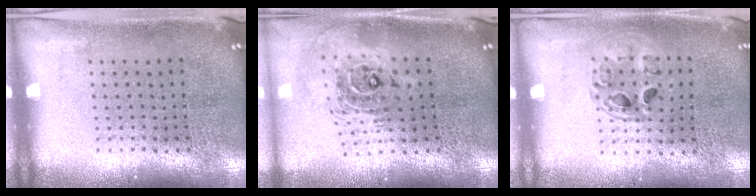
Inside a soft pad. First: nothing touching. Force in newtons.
{"total": 2.3, "press": 1.7, "slide": 1.5}
{"total": 1.3, "press": 1.3, "slide": 0.4}